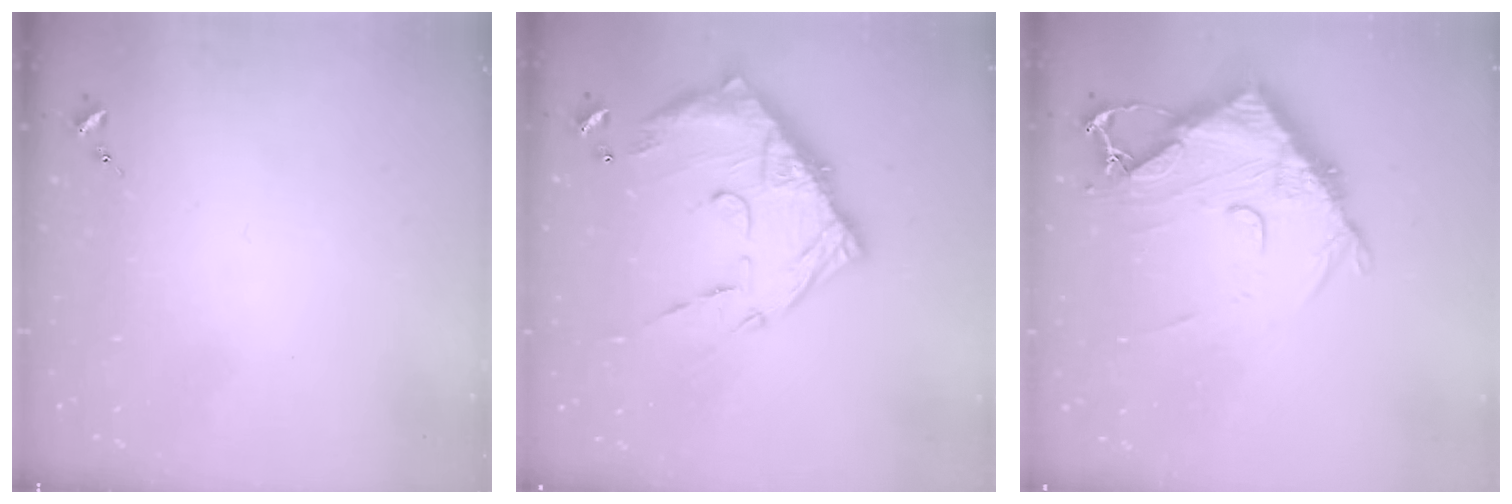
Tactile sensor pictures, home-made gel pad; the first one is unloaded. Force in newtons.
{"total": 17.5, "press": 17.4, "slide": 2.0}
{"total": 13.0, "press": 12.9, "slide": 1.5}